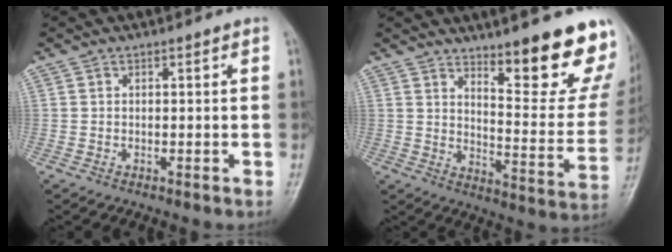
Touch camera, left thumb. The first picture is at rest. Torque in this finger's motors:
{"motor_torque": [0.63, 0.43, 1.51, -1.26, 0.08]}